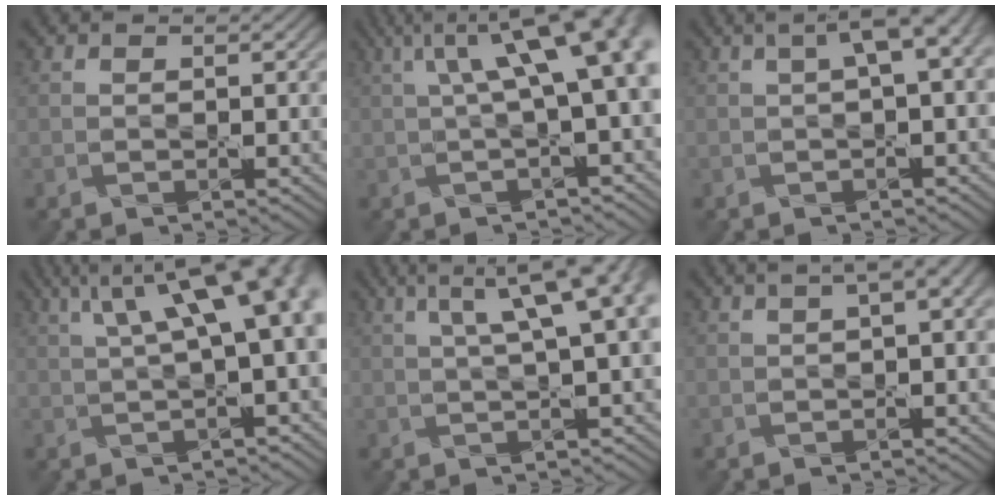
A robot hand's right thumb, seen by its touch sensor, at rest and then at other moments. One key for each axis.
{"total": 12.1, "fx": 2.8, "fy": 3.8, "fz": 11.2, "tx": -0.142, "ty": 0.030, "tz": 0.043}
{"total": 4.3, "fx": 1.1, "fy": 1.1, "fz": 4.0, "tx": -0.055, "ty": 0.017, "tz": 0.015}
{"total": 12.5, "fx": 3.8, "fy": 4.0, "fz": 11.2, "tx": -0.142, "ty": 0.032, "tz": 0.055}
{"total": 9.5, "fx": 2.7, "fy": 2.9, "fz": 8.6, "tx": -0.096, "ty": 0.037, "tz": 0.029}
{"total": 3.5, "fx": 1.2, "fy": 0.7, "fz": 3.2, "tx": -0.047, "ty": 0.016, "tz": 0.018}